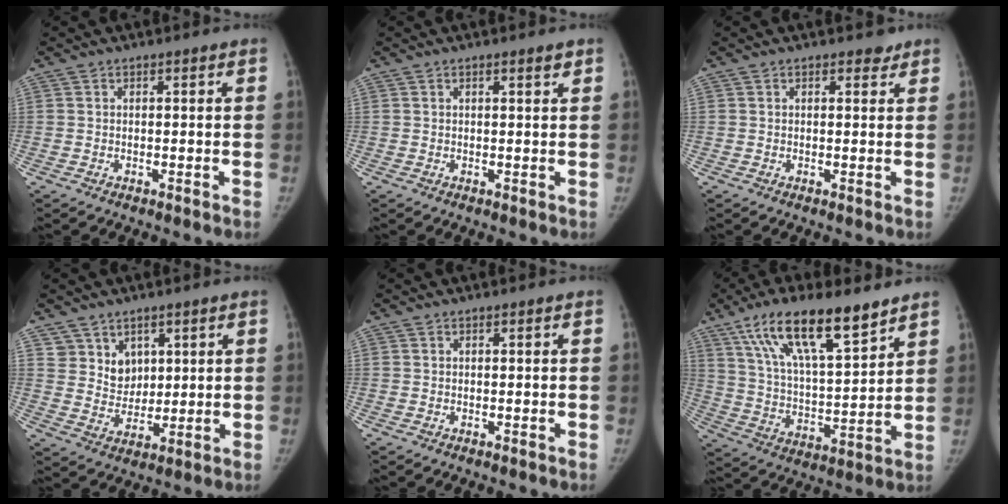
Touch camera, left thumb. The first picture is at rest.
{"total": 1.0, "force": [0.7, 0.2, 0.8], "torque": [-0.006, -0.004, 0.011]}
{"total": 1.4, "force": [1.1, 0.8, 0.3], "torque": [0.012, -0.006, 0.010]}
{"total": 6.2, "force": [3.5, 5.1, 0.8], "torque": [0.027, -0.028, 0.072]}
{"total": 0.0}
{"total": 19.2, "force": [12.4, 5.7, 13.5], "torque": [-0.214, -0.040, 0.227]}